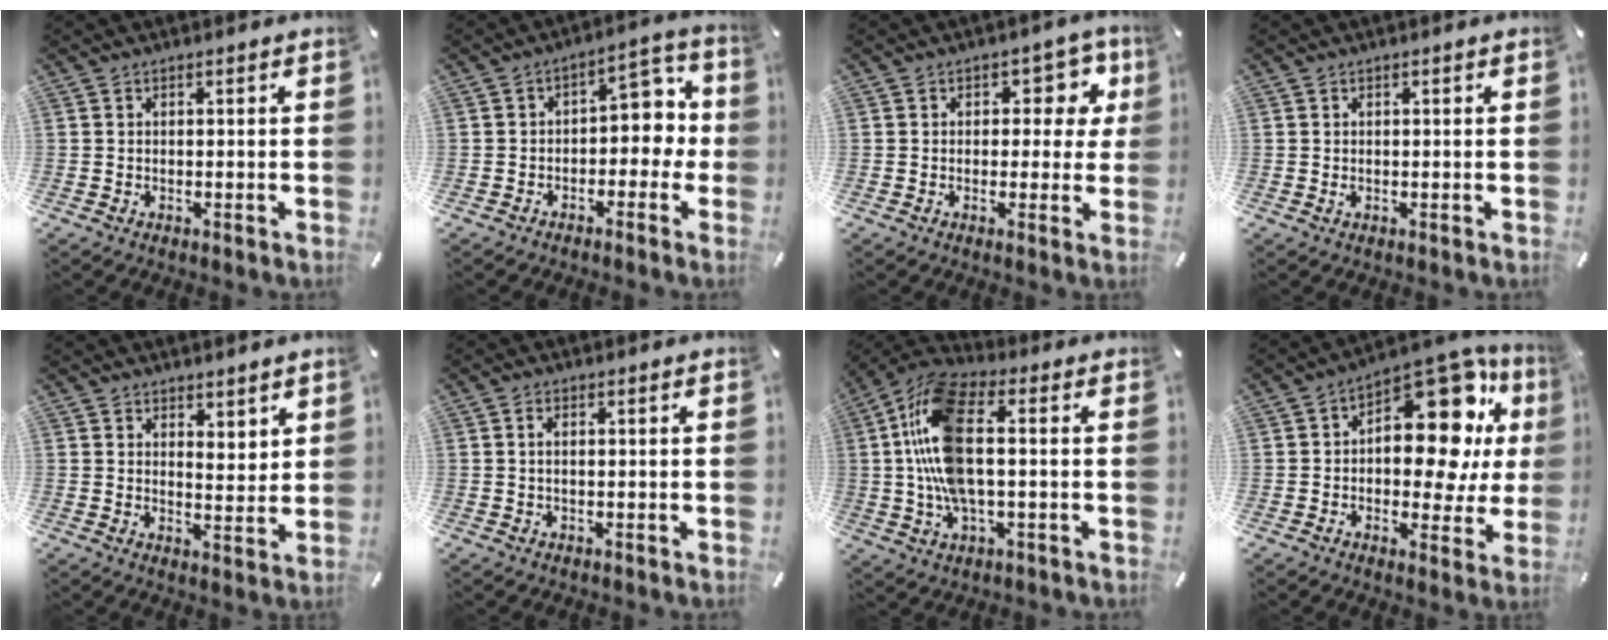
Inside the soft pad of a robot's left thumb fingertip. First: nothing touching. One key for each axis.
{"total": 7.9, "fx": 0.2, "fy": 5.4, "fz": 5.7, "tx": -0.067, "ty": -0.001, "tz": -0.002}
{"total": 7.7, "fx": 2.8, "fy": 5.2, "fz": 4.9, "tx": -0.043, "ty": -0.012, "tz": 0.039}
{"total": 0.6, "fx": 0.1, "fy": 0.4, "fz": 0.4, "tx": -0.001, "ty": -0.003, "tz": -0.001}
{"total": 4.1, "fx": 3.5, "fy": 2.2, "fz": 0.1, "tx": 0.009, "ty": -0.026, "tz": 0.063}
{"total": 1.4, "fx": 0.2, "fy": 0.4, "fz": 1.3, "tx": -0.027, "ty": 0.000, "tz": 0.003}
{"total": 16.4, "fx": 1.0, "fy": 7.4, "fz": 14.5, "tx": -0.321, "ty": -0.009, "tz": 0.012}
{"total": 19.3, "fx": 5.9, "fy": 10.7, "fz": 15.0, "tx": -0.181, "ty": -0.055, "tz": 0.091}